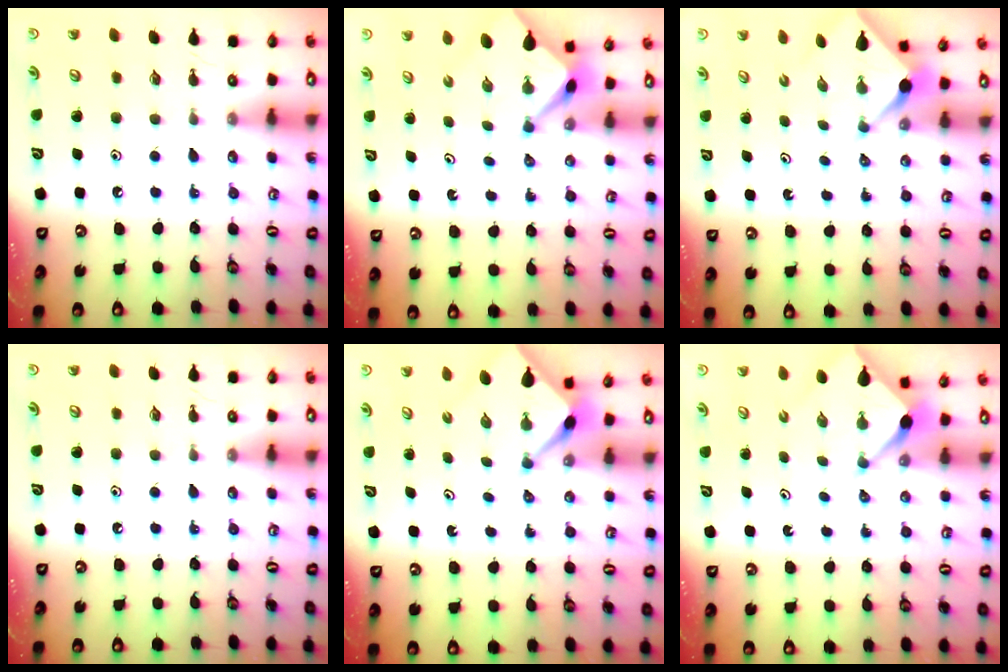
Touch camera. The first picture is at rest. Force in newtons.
{"total": 2.8, "press": 2.7, "slide": 0.4}
{"total": 2.5, "press": 2.5, "slide": 0.2}
{"total": 0.0}
{"total": 2.5, "press": 2.5, "slide": 0.3}
{"total": 2.6, "press": 2.5, "slide": 0.3}